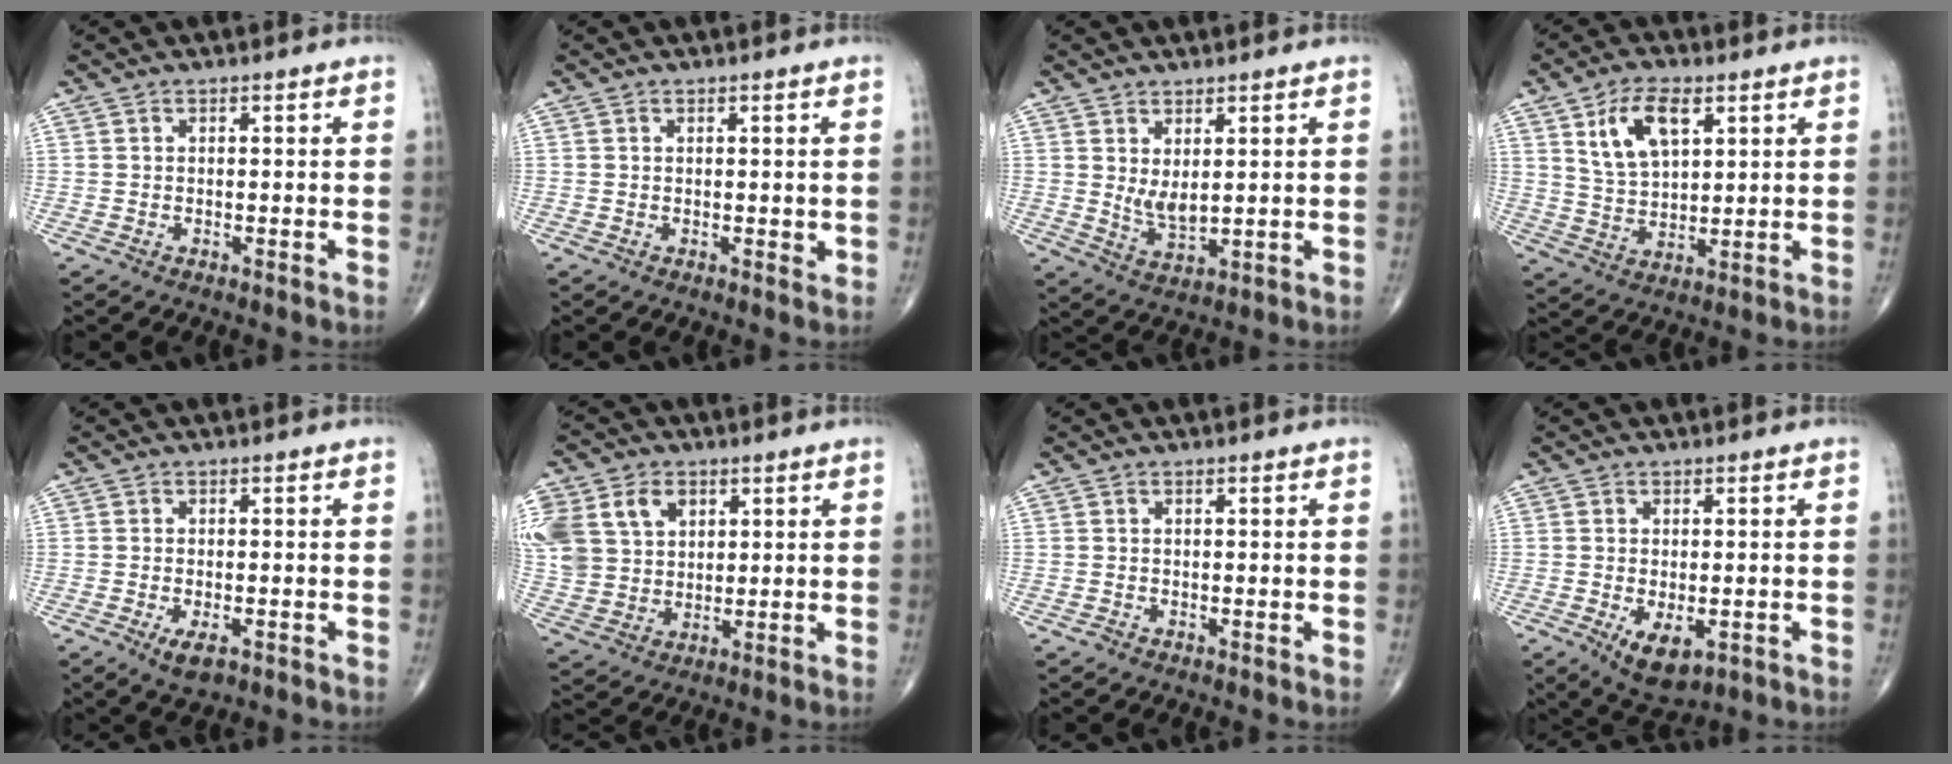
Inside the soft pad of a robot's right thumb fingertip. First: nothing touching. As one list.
[{"total": 0.8, "force": [0.3, 0.5, 0.5], "torque": [-0.006, -0.004, 0.005]}, {"total": 4.6, "force": [1.3, 2.1, 3.9], "torque": [-0.062, -0.021, 0.033]}, {"total": 10.4, "force": [4.7, 5.4, 7.5], "torque": [-0.124, -0.015, 0.094]}, {"total": 3.6, "force": [-1.7, 1.7, 2.7], "torque": [-0.044, 0.000, -0.025]}, {"total": 19.5, "force": [6.3, 15.3, 10.2], "torque": [-0.250, 0.035, 0.138]}, {"total": 0.6, "force": [-0.4, 0.4, 0.1], "torque": [-0.002, 0.000, -0.011]}, {"total": 6.6, "force": [-2.1, 3.5, 5.2], "torque": [-0.076, -0.009, -0.024]}]